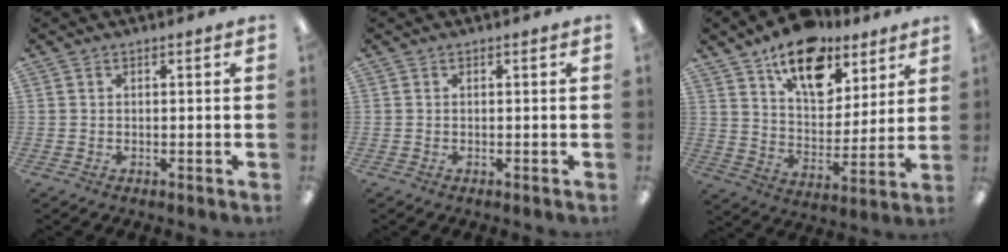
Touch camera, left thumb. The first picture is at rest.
{"total": 0.0}
{"total": 17.4, "force": [11.4, 9.7, 8.9], "torque": [-0.135, -0.062, 0.203]}